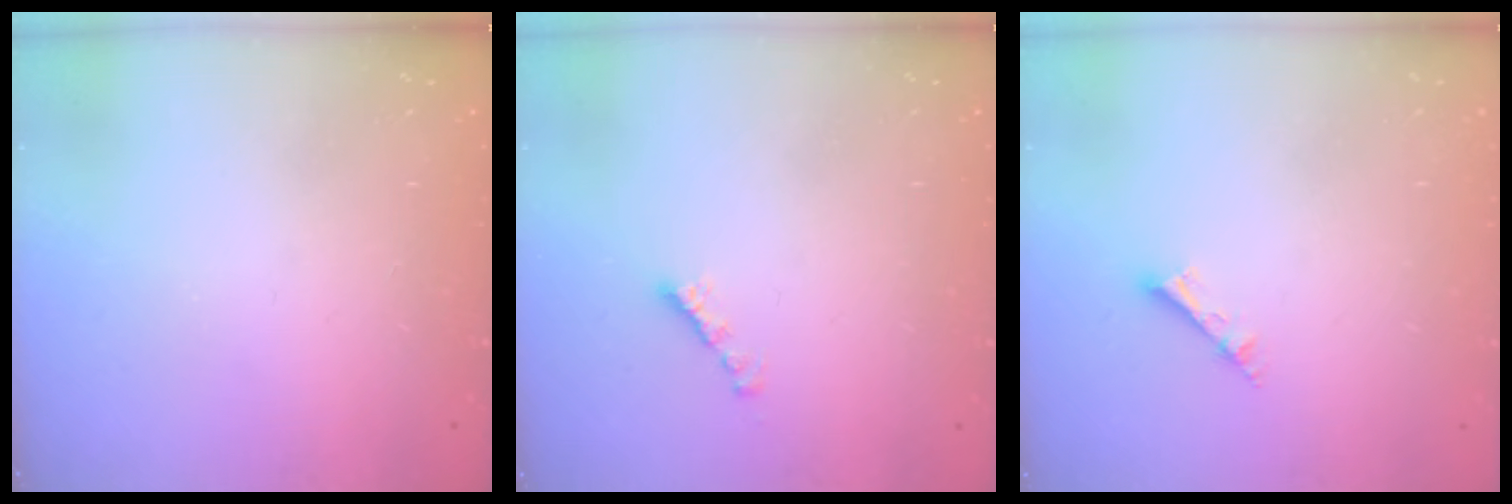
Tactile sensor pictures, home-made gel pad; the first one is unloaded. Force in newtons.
{"total": 2.1, "press": 2.1, "slide": 0.3}
{"total": 2.3, "press": 2.3, "slide": 0.1}